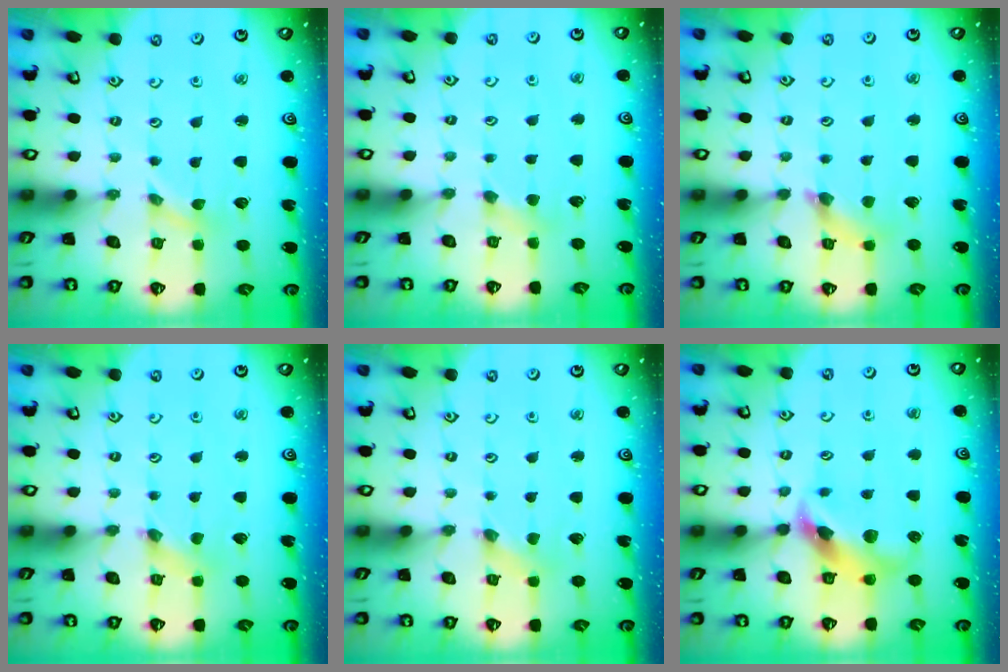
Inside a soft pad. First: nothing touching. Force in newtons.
{"total": 3.3, "press": 3.3, "slide": 0.6}
{"total": 2.9, "press": 2.9, "slide": 0.4}
{"total": 0.0}
{"total": 0.0}
{"total": 10.0, "press": 9.9, "slide": 1.6}